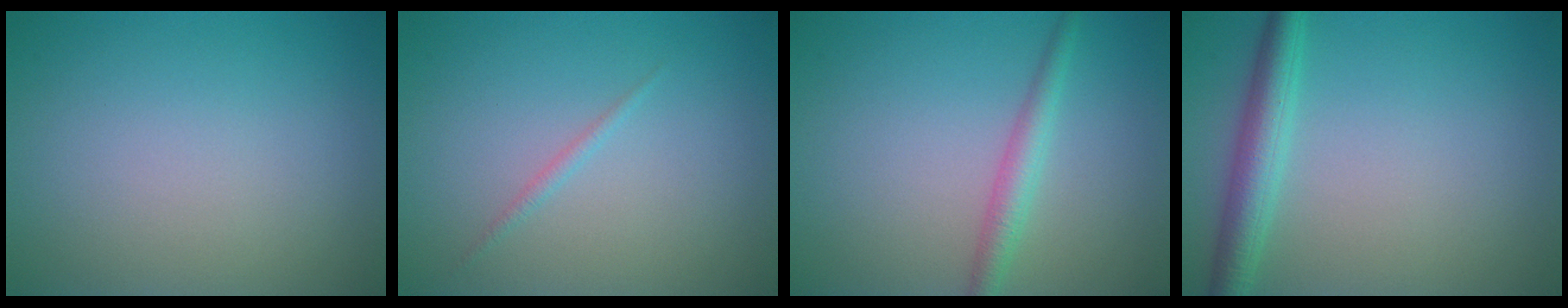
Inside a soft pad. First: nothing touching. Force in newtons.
{"total": 0.7, "press": 0.7, "slide": 0.0}
{"total": 2.3, "press": 2.3, "slide": 0.0}
{"total": 3.5, "press": 3.5, "slide": 0.1}